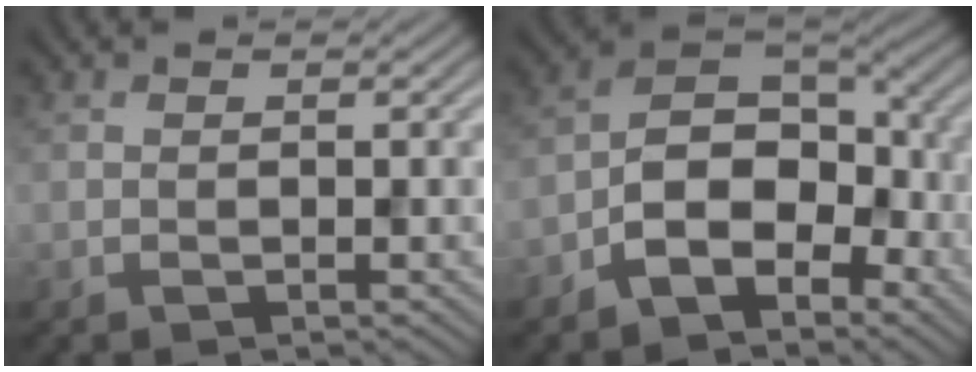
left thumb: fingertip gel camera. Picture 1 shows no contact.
{"total": 8.3, "force": [-3.7, 5.1, 5.4], "torque": [-0.086, 0.006, -0.081]}